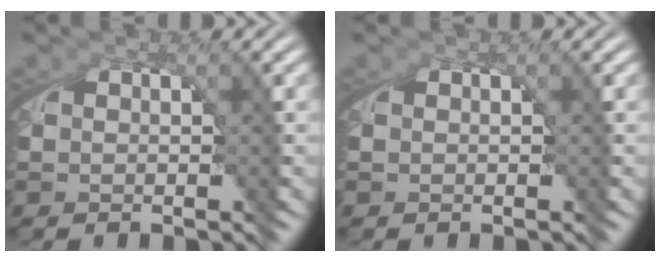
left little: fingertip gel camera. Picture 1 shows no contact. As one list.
[{"total": 0.0}]